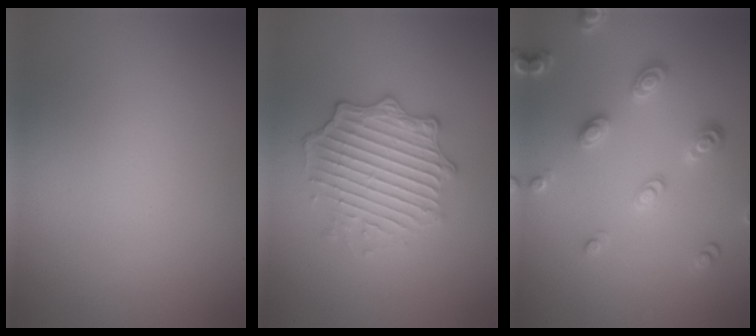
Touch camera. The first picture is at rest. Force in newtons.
{"total": 4.5, "press": 3.7, "slide": 2.6}
{"total": 2.9, "press": 2.7, "slide": 1.1}